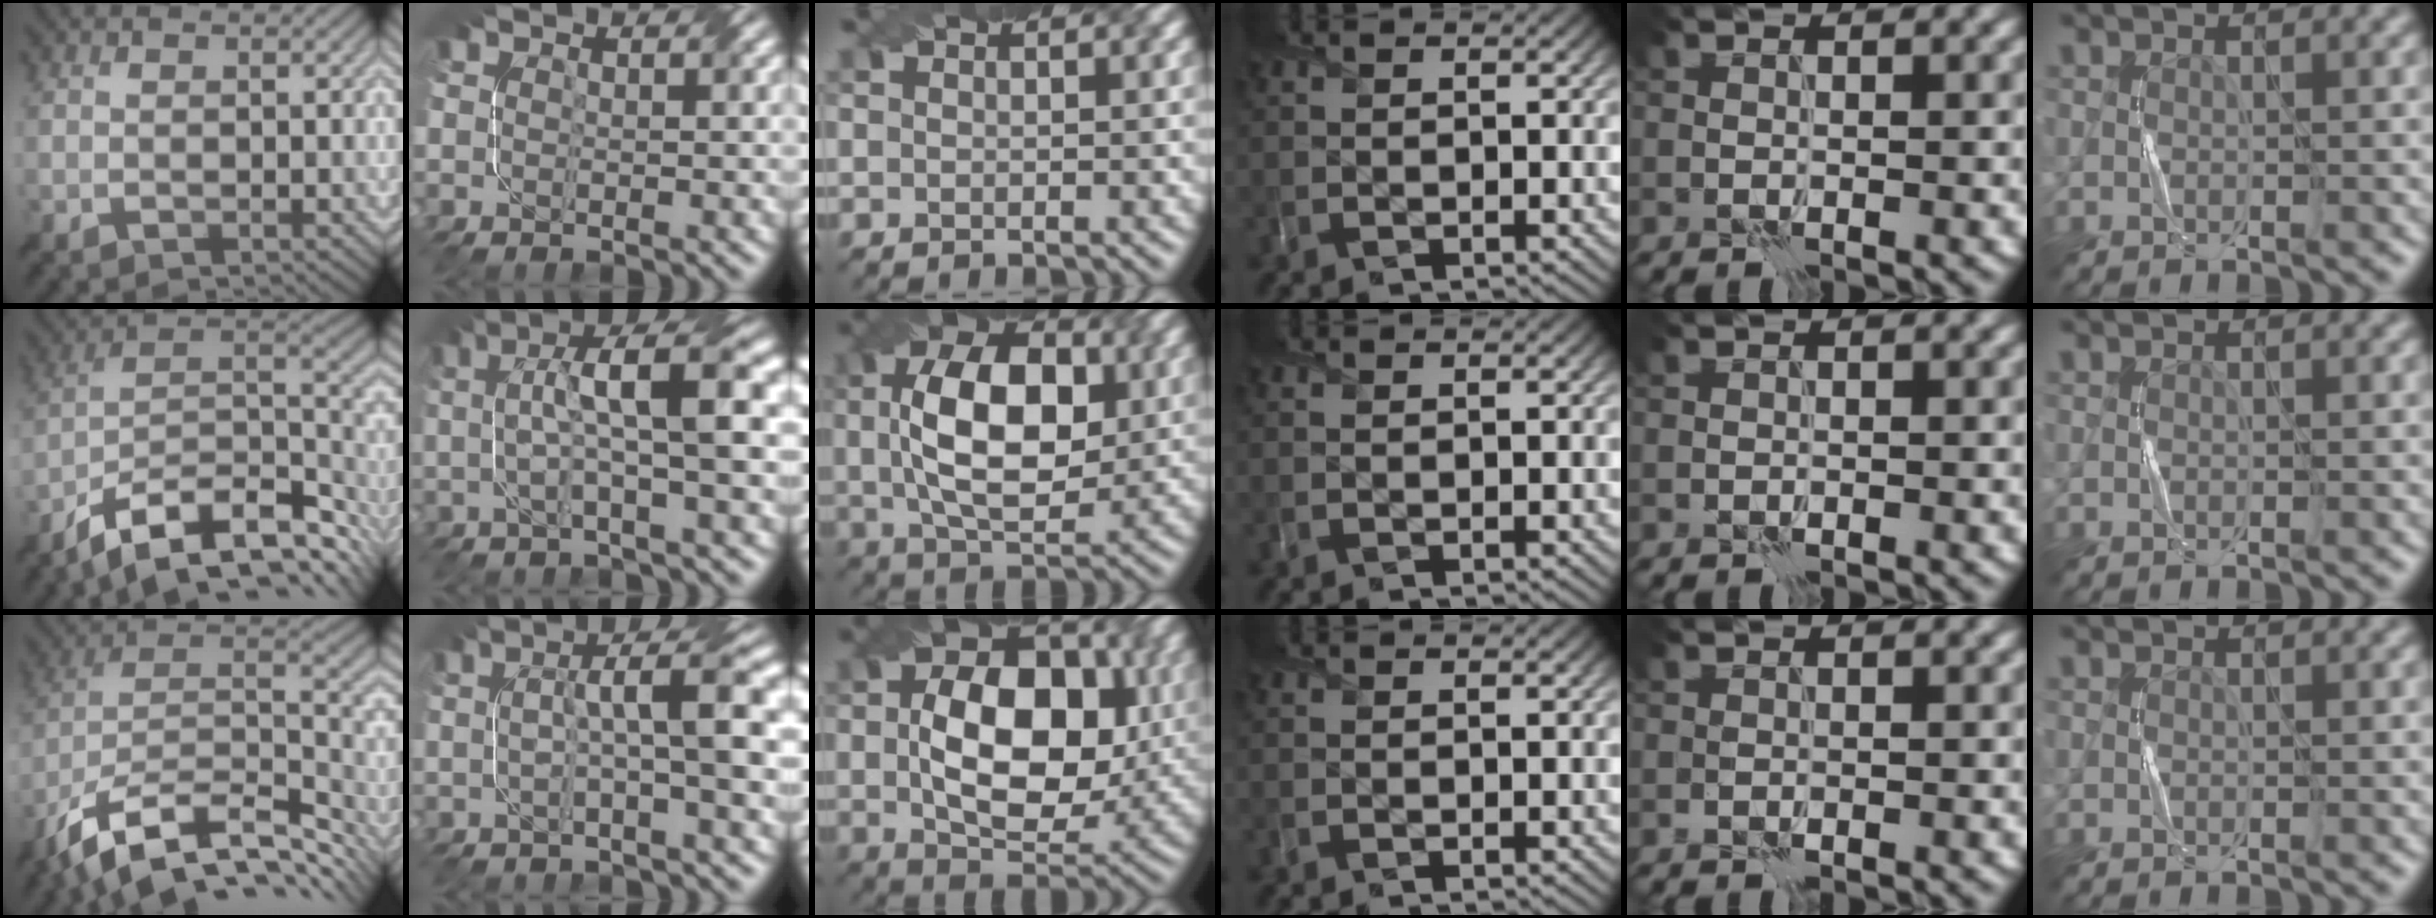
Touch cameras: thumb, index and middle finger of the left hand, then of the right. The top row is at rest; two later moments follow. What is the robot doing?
{"motion": "twist", "object": "screw"}